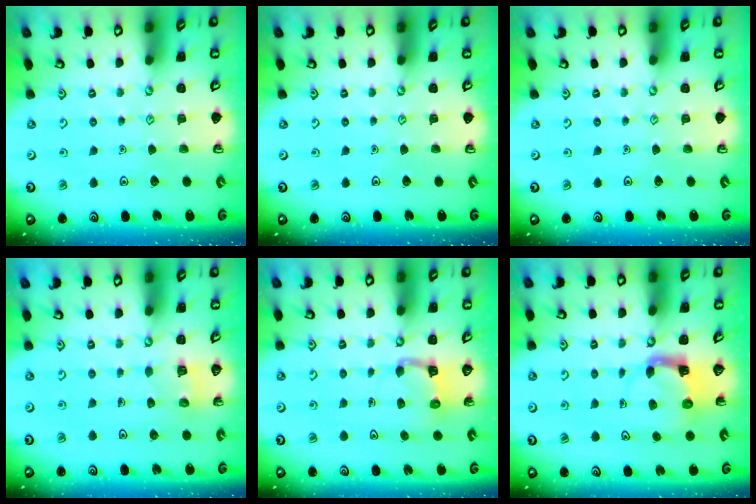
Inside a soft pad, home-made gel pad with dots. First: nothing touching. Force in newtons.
{"total": 0.0}
{"total": 0.0}
{"total": 2.2, "press": 2.2, "slide": 0.1}
{"total": 4.6, "press": 4.6, "slide": 0.3}
{"total": 3.8, "press": 3.8, "slide": 0.7}